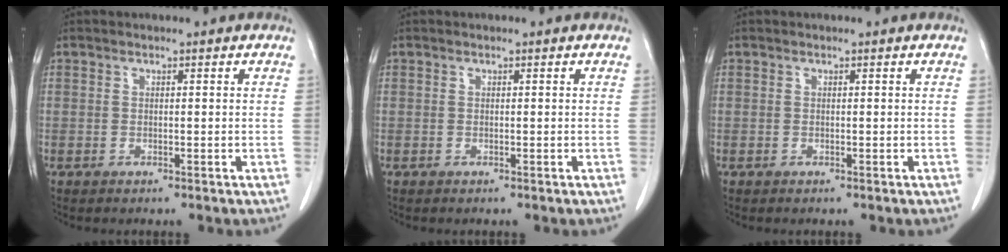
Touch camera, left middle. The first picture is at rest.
{"total": 0.0}
{"total": 0.0}